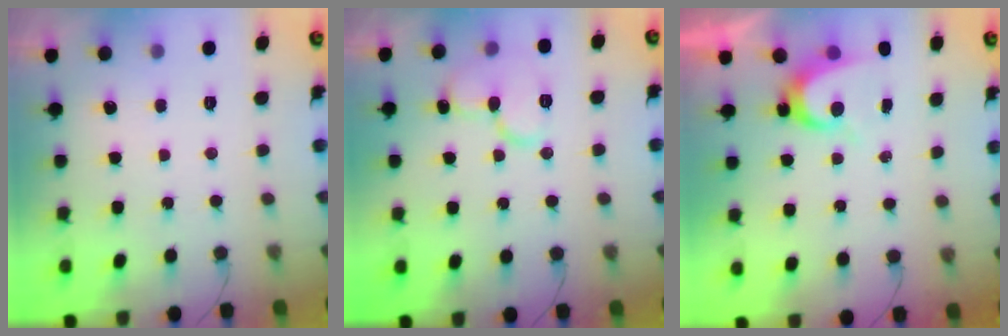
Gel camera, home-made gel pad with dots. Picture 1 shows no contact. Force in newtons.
{"total": 11.3, "press": 11.2, "slide": 1.5}
{"total": 5.5, "press": 5.5, "slide": 0.3}